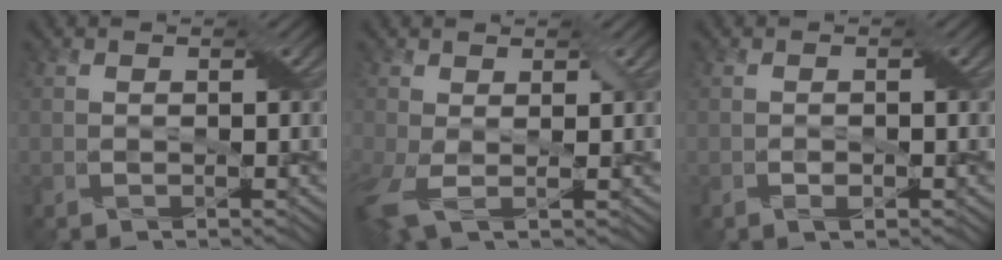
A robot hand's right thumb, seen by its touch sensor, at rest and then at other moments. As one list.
[{"total": 5.0, "force": [-0.3, 2.4, 4.4], "torque": [-0.116, -0.007, -0.007]}, {"total": 1.1, "force": [-0.5, 0.4, 0.9], "torque": [-0.018, 0.002, -0.008]}]